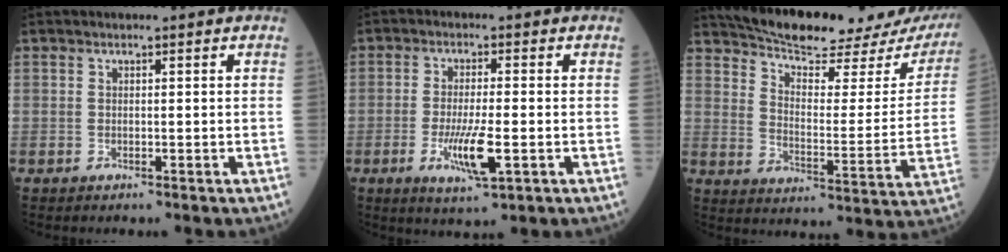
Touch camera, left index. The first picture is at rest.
{"total": 6.5, "force": [-2.0, 0.9, 6.1], "torque": [-0.123, -0.014, -0.032]}
{"total": 23.8, "force": [22.1, 3.2, 8.2], "torque": [-0.121, -0.061, 0.285]}